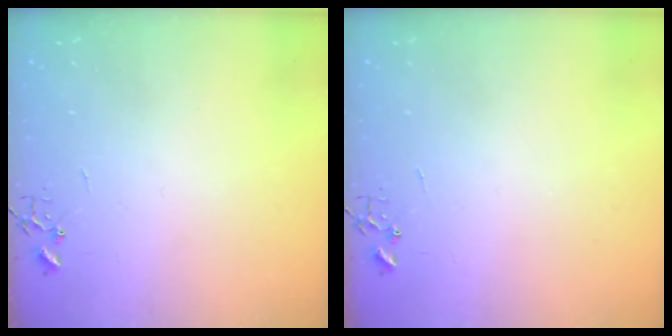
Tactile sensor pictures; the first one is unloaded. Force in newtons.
{"total": 0.0}